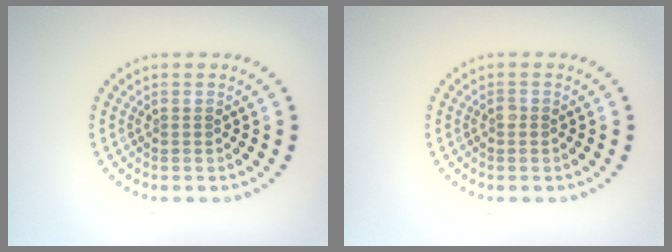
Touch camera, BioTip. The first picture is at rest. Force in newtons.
{"total": 0.6, "press": 0.5, "slide": 0.3}